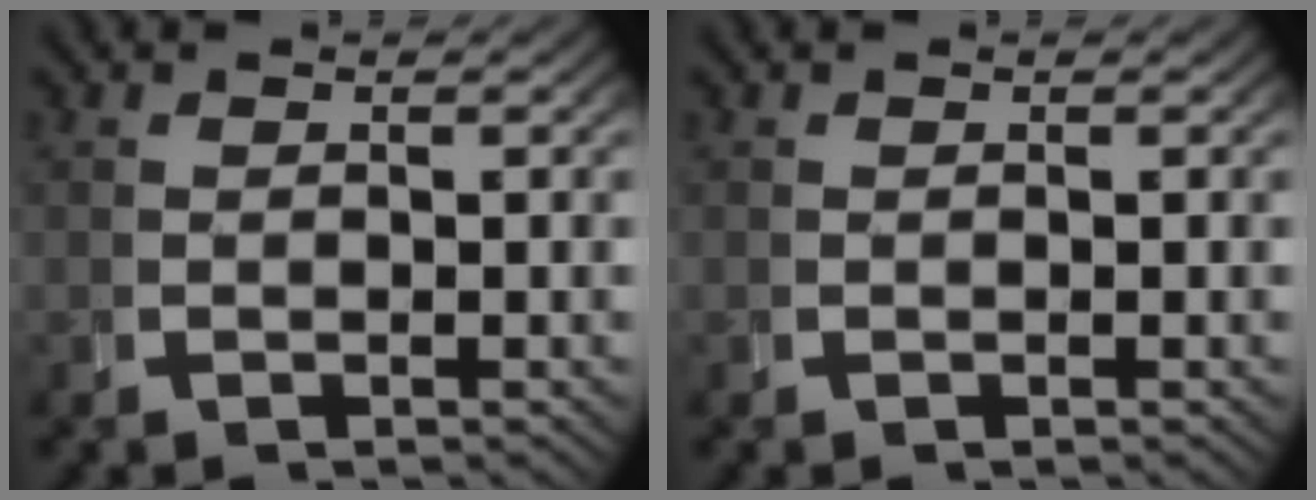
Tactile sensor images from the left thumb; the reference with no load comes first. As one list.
[{"total": 0.0}]